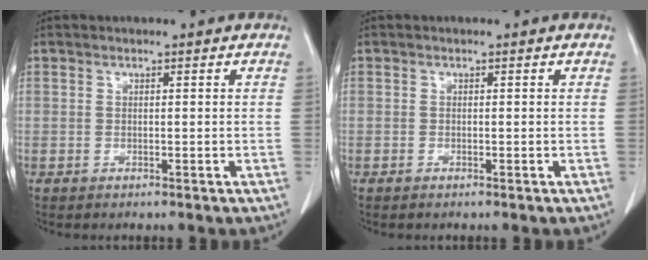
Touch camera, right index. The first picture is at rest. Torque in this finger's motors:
{"motor_torque": [0.09, -0.05, -0.01, 0.01]}